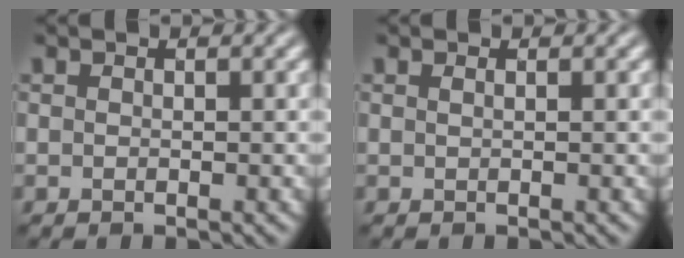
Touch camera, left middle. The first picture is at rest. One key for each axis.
{"total": 0.0}